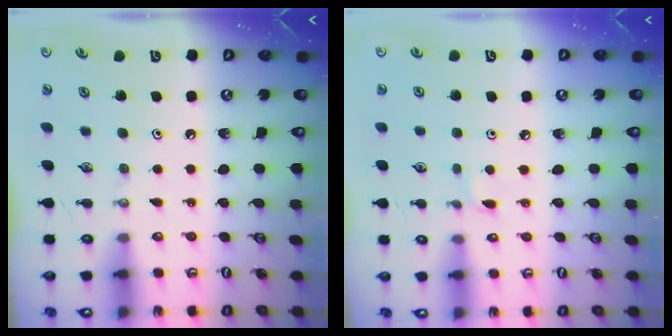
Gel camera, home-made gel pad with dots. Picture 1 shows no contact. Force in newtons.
{"total": 1.6, "press": 1.5, "slide": 0.2}